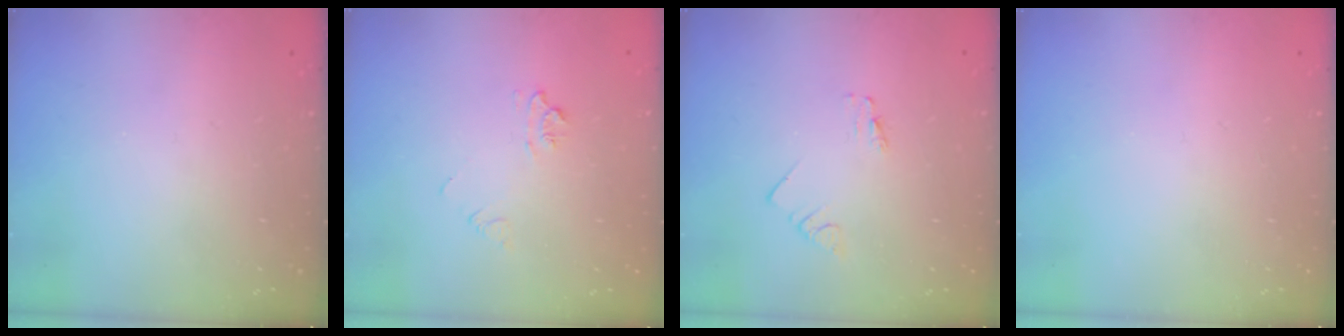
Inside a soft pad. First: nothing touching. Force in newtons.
{"total": 5.0, "press": 4.9, "slide": 0.6}
{"total": 0.0}
{"total": 0.0}